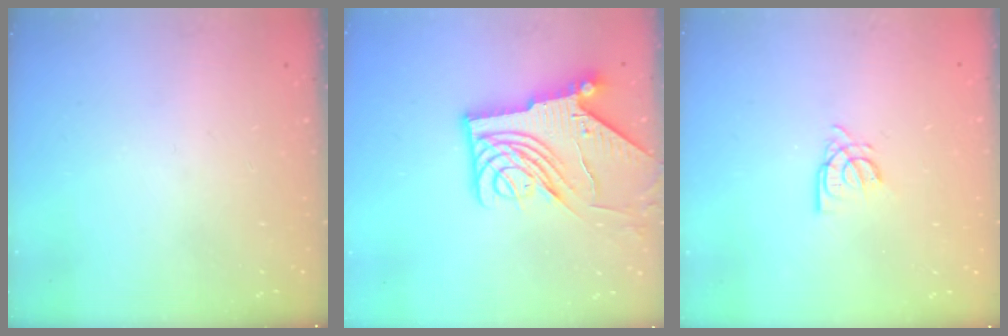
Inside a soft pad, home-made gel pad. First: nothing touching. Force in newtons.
{"total": 12.4, "press": 12.3, "slide": 1.4}
{"total": 6.7, "press": 6.7, "slide": 0.5}